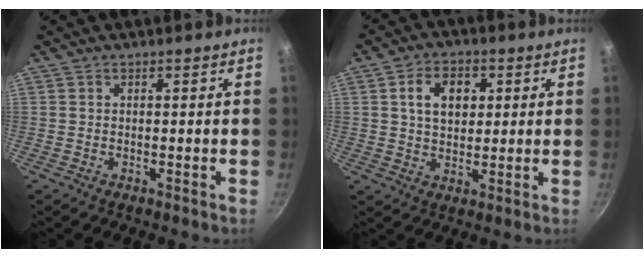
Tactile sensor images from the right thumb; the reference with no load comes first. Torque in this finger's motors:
{"motor_torque": [0.17, 2.17, 0.96, -0.31, 0.02]}